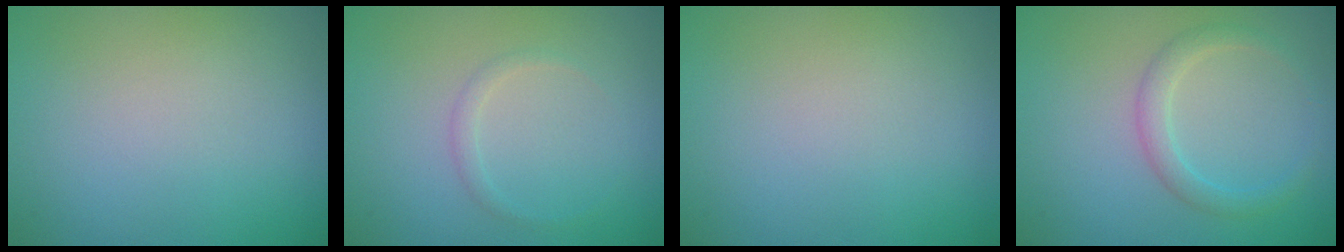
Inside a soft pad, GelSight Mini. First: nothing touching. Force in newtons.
{"total": 0.8, "press": 0.8, "slide": 0.0}
{"total": 0.0}
{"total": 2.1, "press": 2.1, "slide": 0.0}